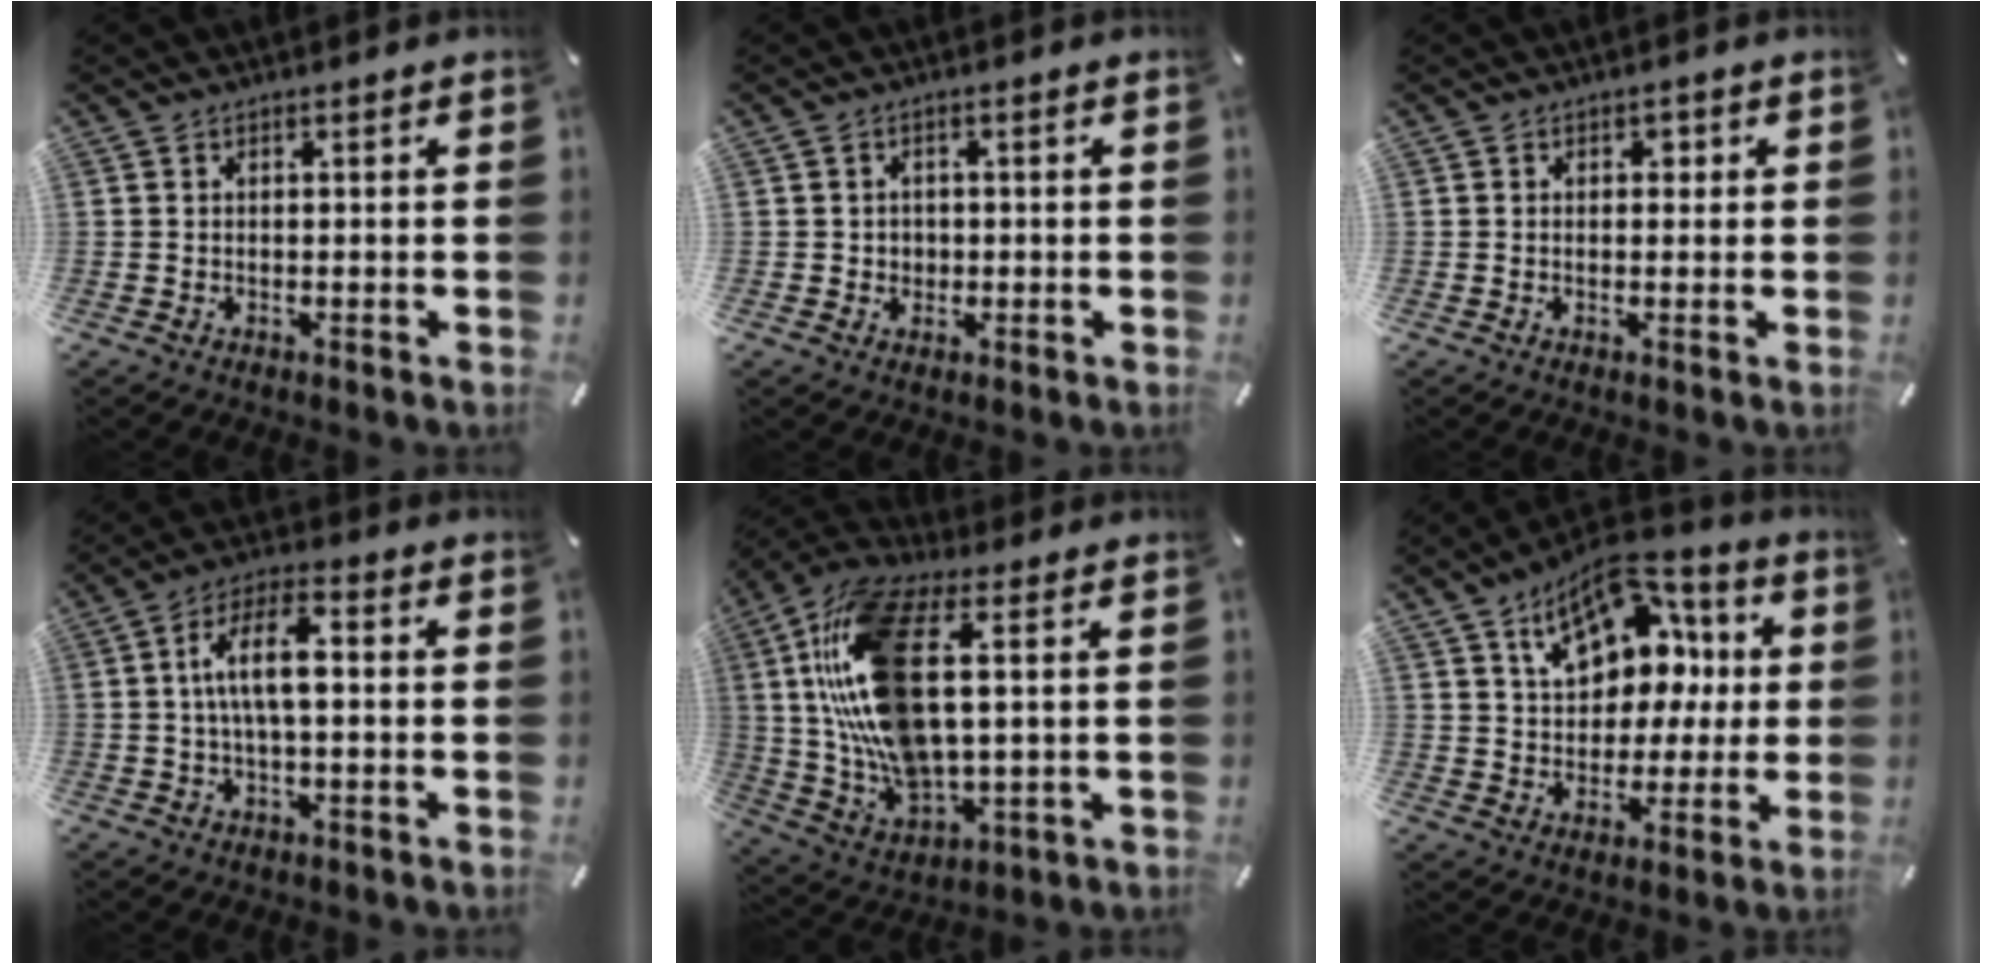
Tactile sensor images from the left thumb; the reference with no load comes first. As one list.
[{"total": 2.2, "force": [-0.1, 2.2, 0.1], "torque": [0.003, 0.003, -0.006]}, {"total": 1.4, "force": [0.3, 1.2, 0.6], "torque": [-0.006, 0.007, 0.000]}, {"total": 9.2, "force": [0.3, 3.7, 8.4], "torque": [-0.165, 0.012, 0.004]}, {"total": 20.0, "force": [4.8, 9.6, 16.9], "torque": [-0.385, -0.011, 0.080]}, {"total": 15.3, "force": [6.7, 11.1, 8.1], "torque": [-0.125, -0.033, 0.125]}]